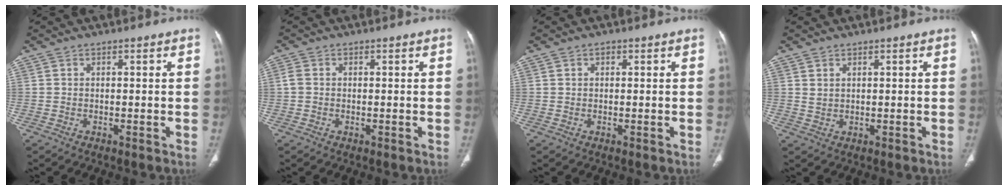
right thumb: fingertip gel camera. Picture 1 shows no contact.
{"total": 1.4, "force": [0.1, 1.2, 0.9], "torque": [-0.022, -0.001, -0.003]}
{"total": 0.6, "force": [0.2, 0.5, 0.4], "torque": [0.002, 0.003, 0.000]}
{"total": 1.6, "force": [1.0, 1.0, 0.8], "torque": [-0.006, -0.006, 0.023]}